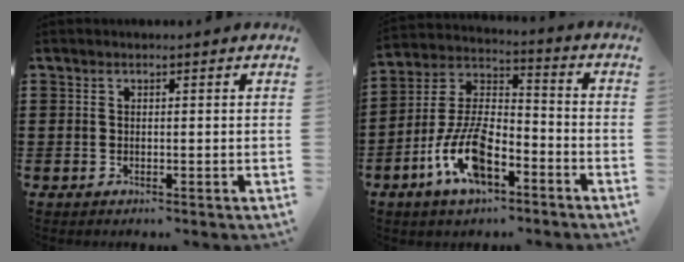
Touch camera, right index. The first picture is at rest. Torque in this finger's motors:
{"motor_torque": [2.14, 0.00, 0.70, 0.21]}